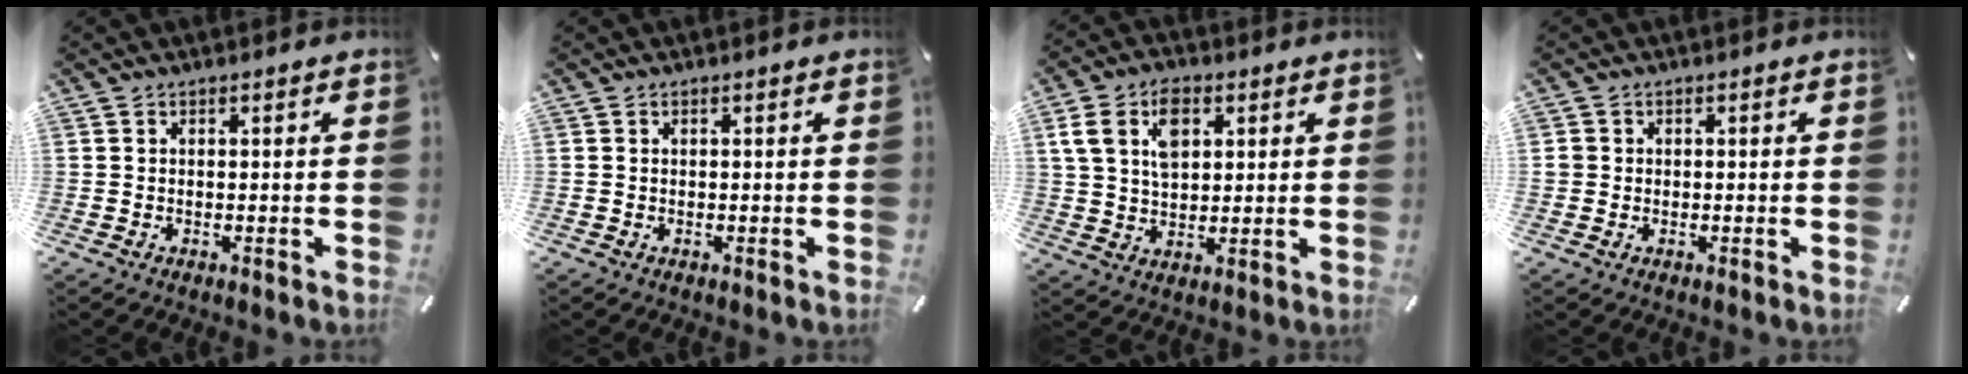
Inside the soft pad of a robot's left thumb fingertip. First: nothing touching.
{"total": 0.0}
{"total": 9.9, "force": [3.5, 6.8, 6.2], "torque": [-0.132, 0.007, 0.062]}
{"total": 1.4, "force": [-0.1, 1.4, 0.2], "torque": [-0.002, 0.006, -0.004]}